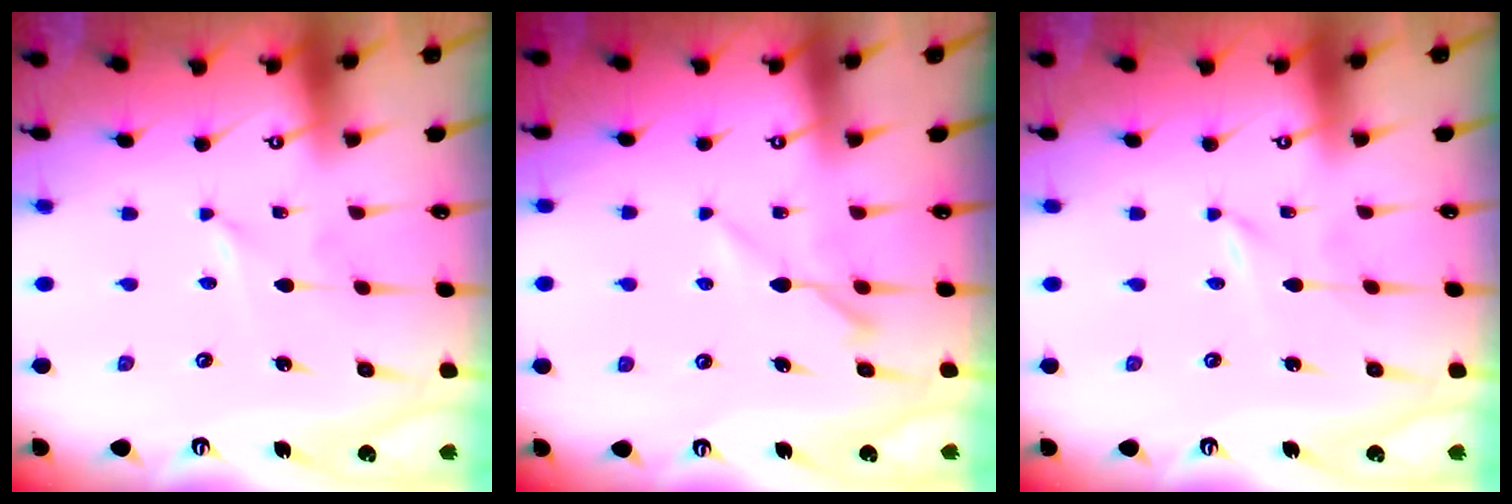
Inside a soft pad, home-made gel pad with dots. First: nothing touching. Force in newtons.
{"total": 5.3, "press": 5.2, "slide": 0.9}
{"total": 0.0}